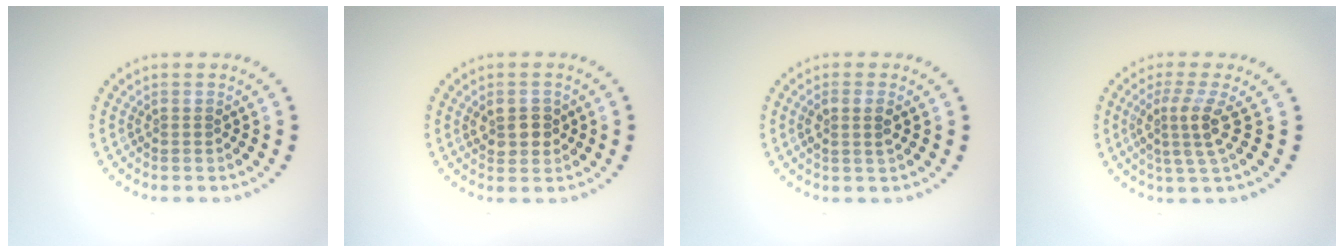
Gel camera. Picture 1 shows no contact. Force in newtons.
{"total": 2.5, "press": 2.5, "slide": 0.4}
{"total": 2.0, "press": 1.8, "slide": 0.9}
{"total": 3.1, "press": 2.3, "slide": 2.1}